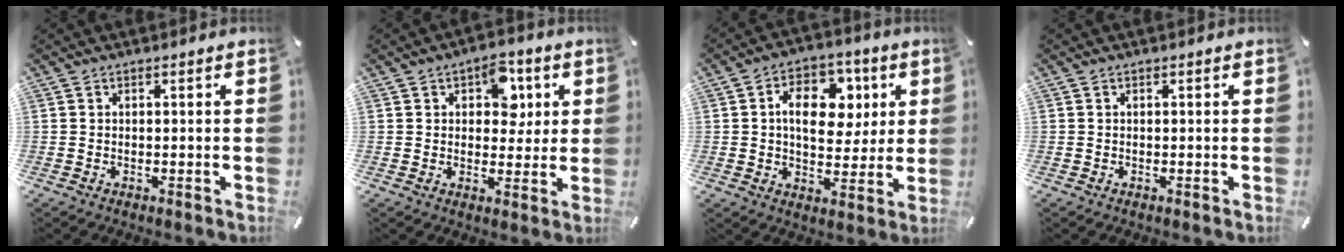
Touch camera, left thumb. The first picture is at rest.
{"total": 9.5, "force": [3.3, 6.2, 6.3], "torque": [-0.070, -0.004, 0.051]}
{"total": 13.1, "force": [3.3, 9.1, 8.9], "torque": [-0.123, 0.000, 0.056]}
{"total": 0.0}